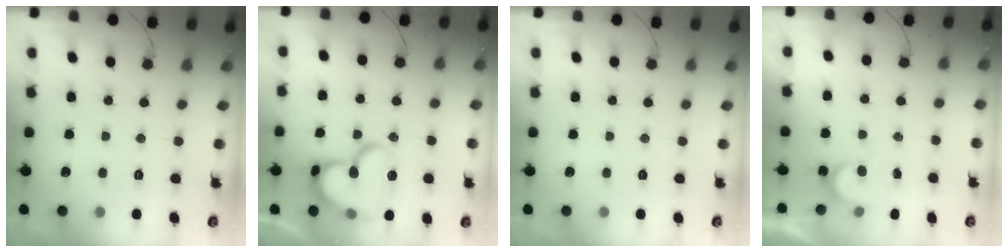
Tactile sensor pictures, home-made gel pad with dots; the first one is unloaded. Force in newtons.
{"total": 17.3, "press": 17.2, "slide": 1.6}
{"total": 0.0}
{"total": 2.8, "press": 2.8, "slide": 0.2}